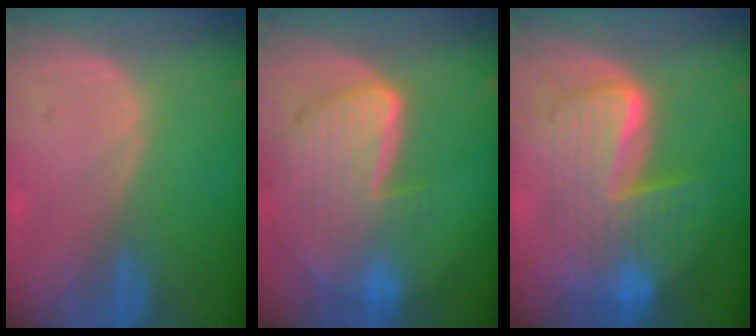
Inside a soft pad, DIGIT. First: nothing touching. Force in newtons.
{"total": 9.4, "press": 8.1, "slide": 4.8}
{"total": 9.9, "press": 9.9, "slide": 1.0}